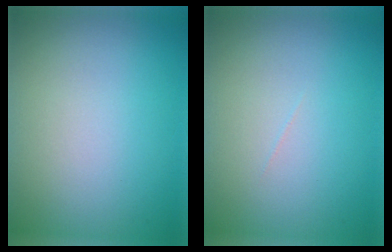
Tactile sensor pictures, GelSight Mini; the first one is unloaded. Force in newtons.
{"total": 0.0}